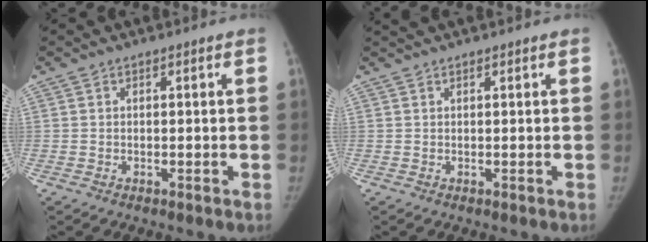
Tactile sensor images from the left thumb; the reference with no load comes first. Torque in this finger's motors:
{"motor_torque": [0.15, -0.08, -0.26, 0.13, 0.05]}